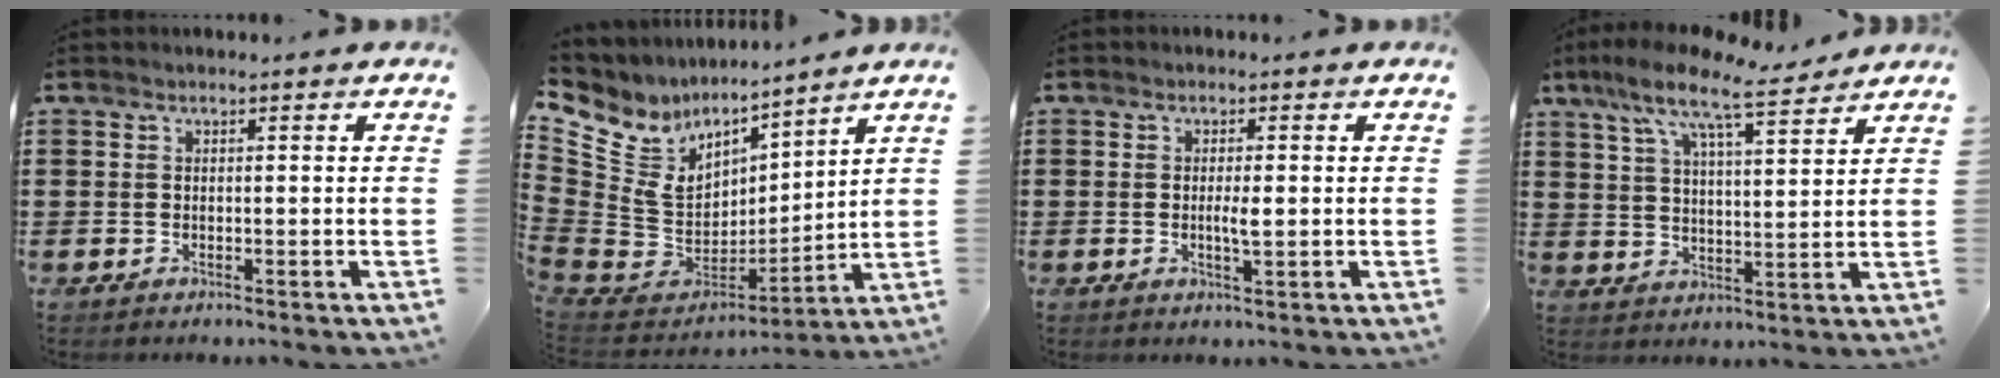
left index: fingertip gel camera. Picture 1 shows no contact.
{"total": 8.4, "force": [4.0, 6.7, 3.0], "torque": [-0.121, -0.045, 0.075]}
{"total": 2.4, "force": [-0.1, 0.4, 2.4], "torque": [-0.044, -0.004, -0.003]}
{"total": 9.3, "force": [7.4, 1.3, 5.5], "torque": [-0.133, -0.028, 0.127]}